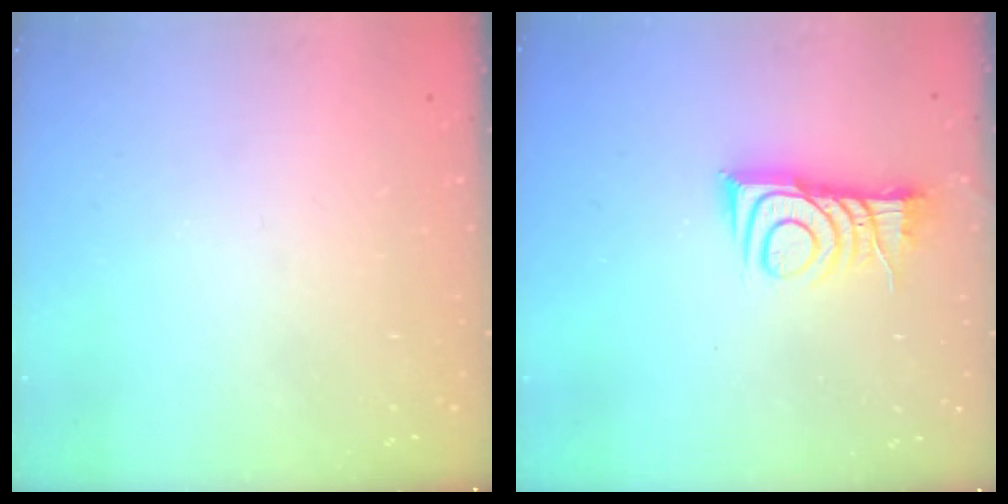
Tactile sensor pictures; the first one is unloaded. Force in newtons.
{"total": 10.4, "press": 10.4, "slide": 0.0}